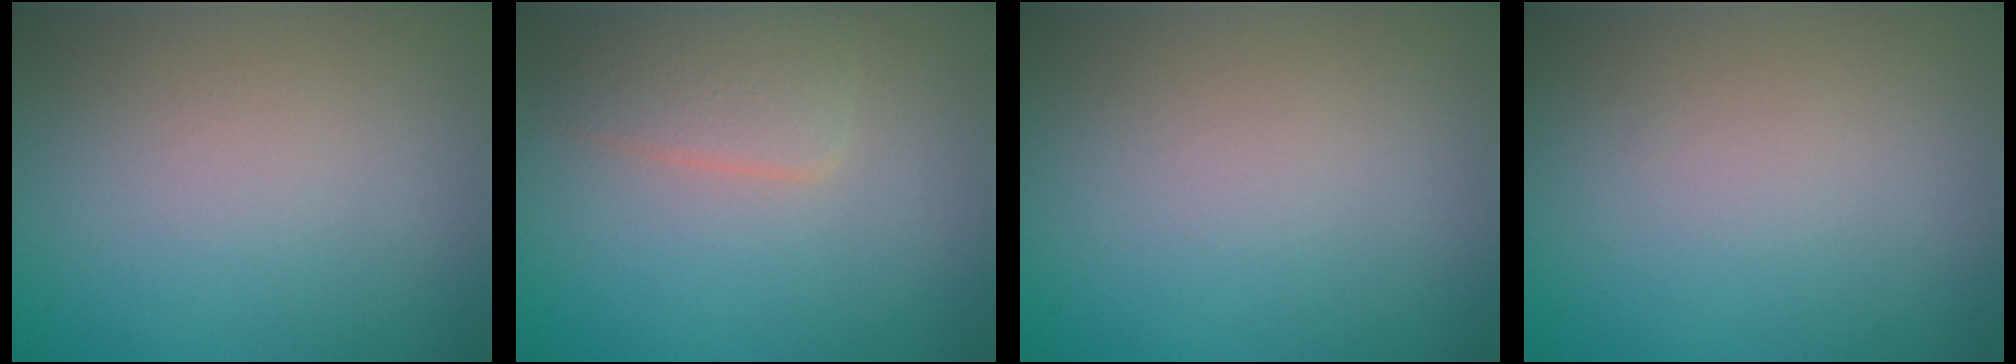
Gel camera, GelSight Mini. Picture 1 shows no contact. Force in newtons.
{"total": 2.8, "press": 2.8, "slide": 0.1}
{"total": 0.0}
{"total": 0.0}